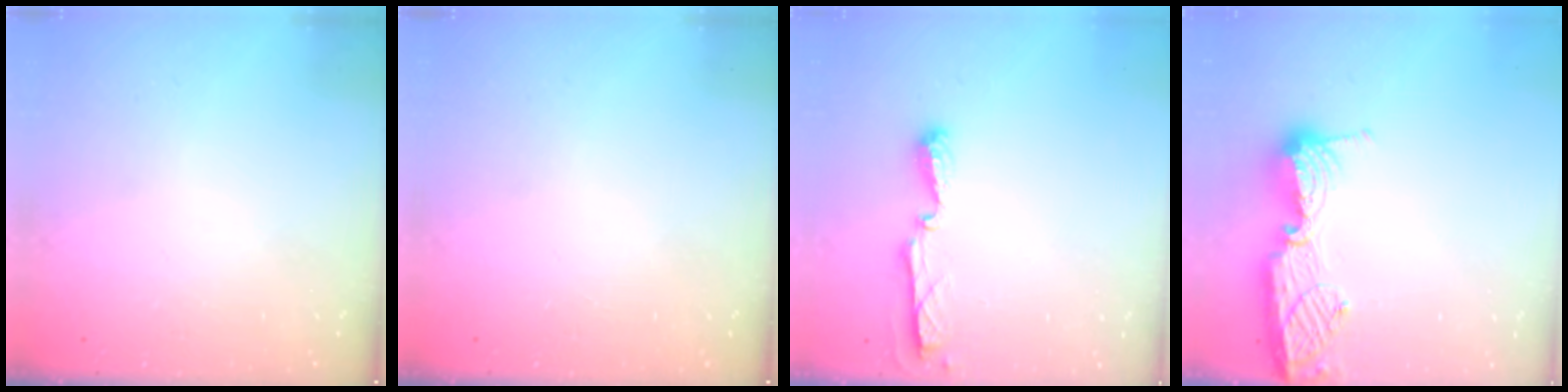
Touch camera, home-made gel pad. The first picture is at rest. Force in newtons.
{"total": 0.0}
{"total": 5.6, "press": 5.5, "slide": 0.6}
{"total": 12.7, "press": 12.6, "slide": 1.2}